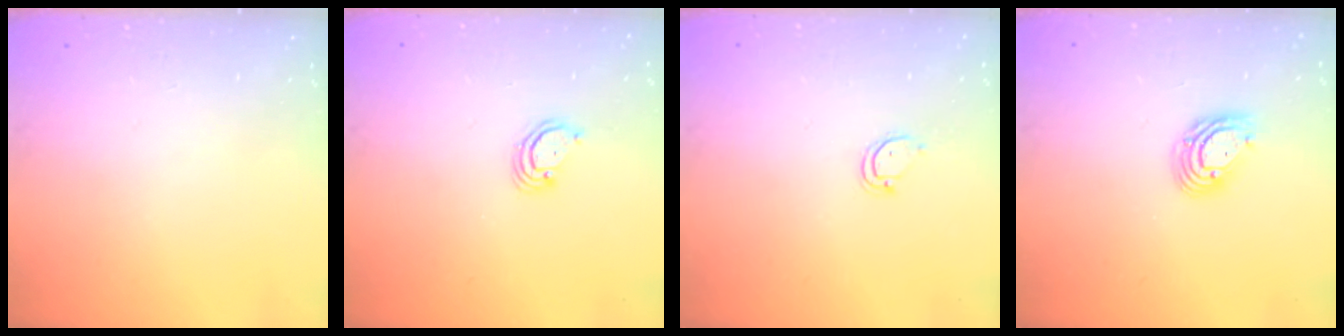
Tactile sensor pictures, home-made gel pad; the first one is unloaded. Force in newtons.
{"total": 2.8, "press": 2.8, "slide": 0.3}
{"total": 3.5, "press": 3.5, "slide": 0.4}
{"total": 8.0, "press": 7.8, "slide": 1.5}